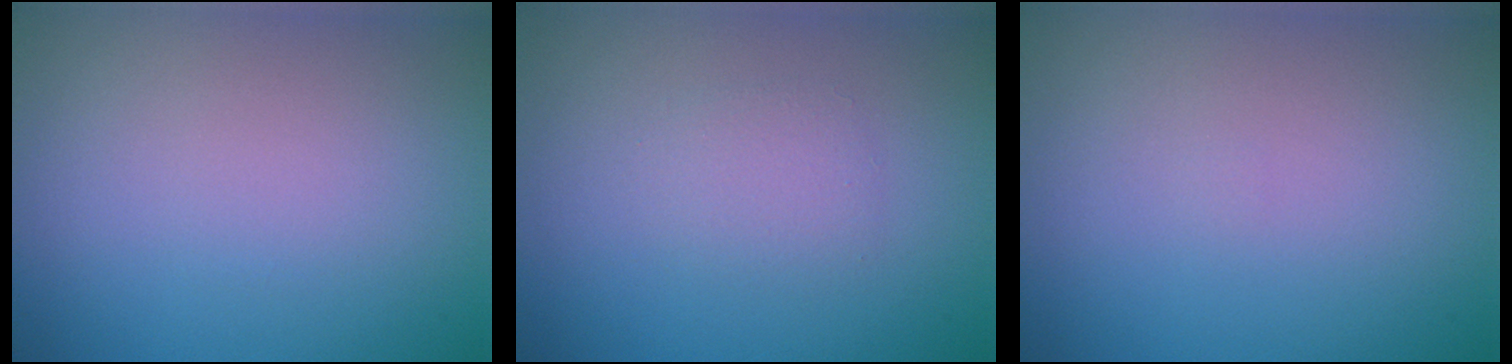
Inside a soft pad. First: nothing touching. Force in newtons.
{"total": 1.5, "press": 1.5, "slide": 0.1}
{"total": 0.0}